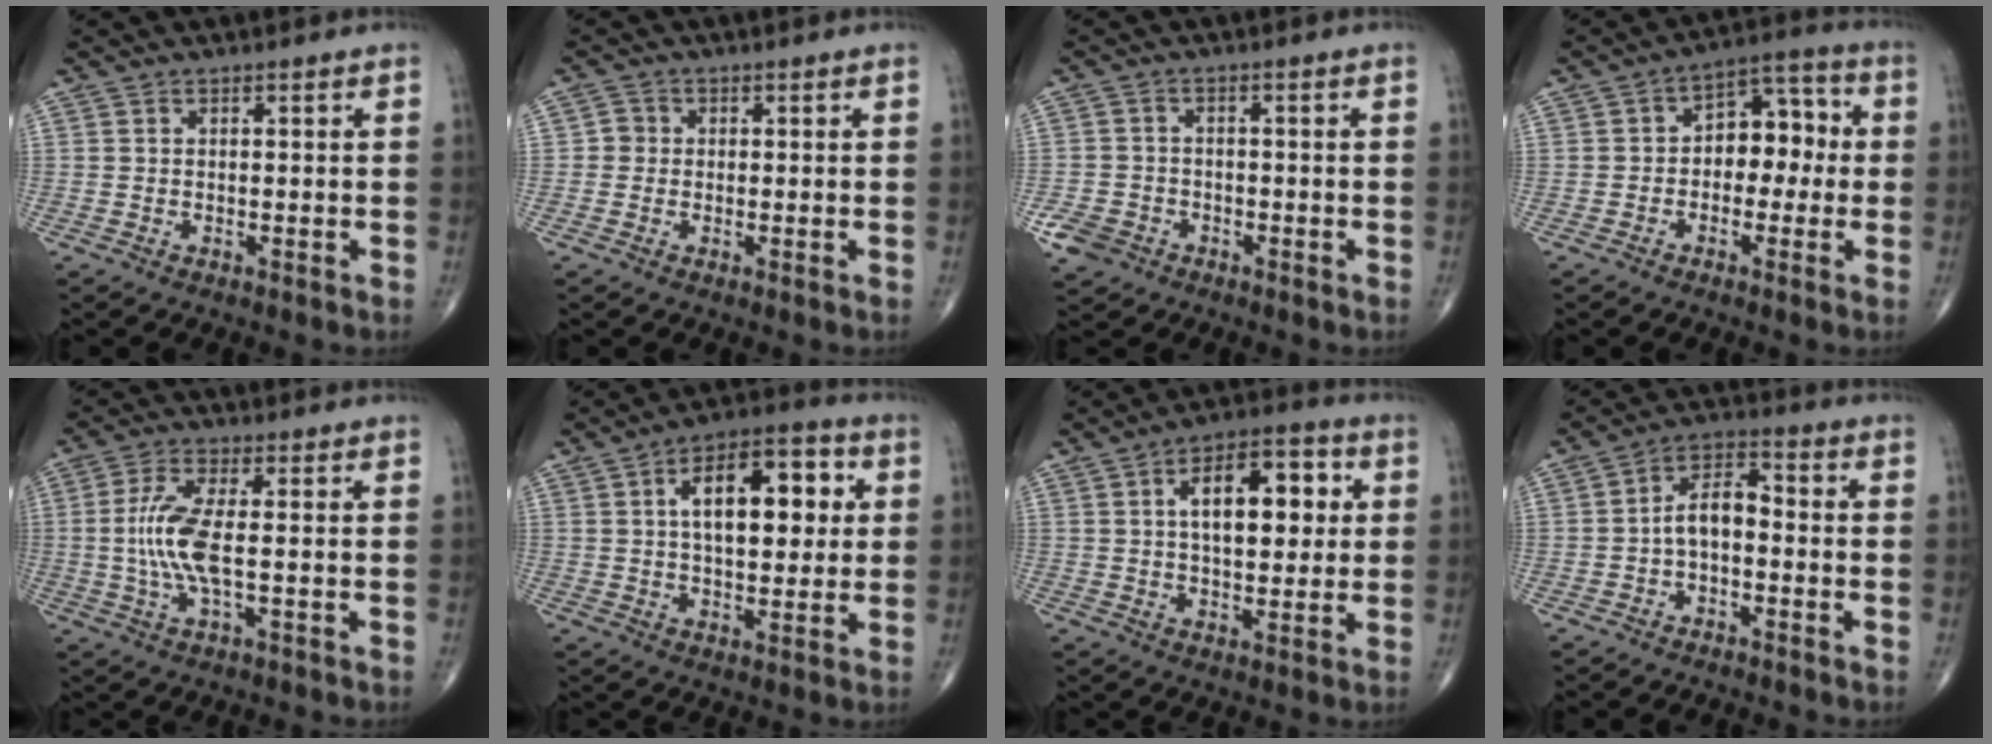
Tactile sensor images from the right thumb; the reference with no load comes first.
{"total": 1.9, "force": [-0.1, 1.9, 0.5], "torque": [0.004, 0.006, -0.006]}
{"total": 5.6, "force": [-3.3, 4.1, 1.9], "torque": [-0.036, 0.014, -0.060]}
{"total": 9.2, "force": [-0.3, 6.2, 6.8], "torque": [-0.055, 0.038, -0.018]}
{"total": 8.5, "force": [-0.4, 2.5, 8.1], "torque": [-0.192, 0.001, -0.012]}
{"total": 15.2, "force": [3.3, 7.6, 12.8], "torque": [-0.166, 0.015, 0.046]}
{"total": 13.6, "force": [2.9, 6.9, 11.4], "torque": [-0.144, 0.013, 0.039]}
{"total": 6.7, "force": [-1.3, 3.7, 5.4], "torque": [-0.088, 0.034, -0.034]}